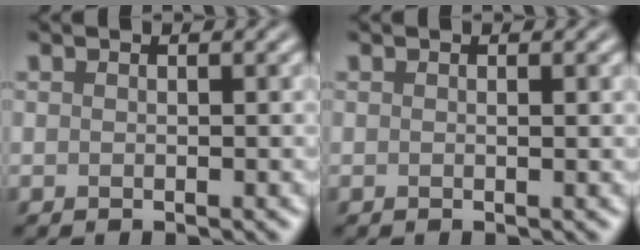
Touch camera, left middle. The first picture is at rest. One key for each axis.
{"total": 0.0}